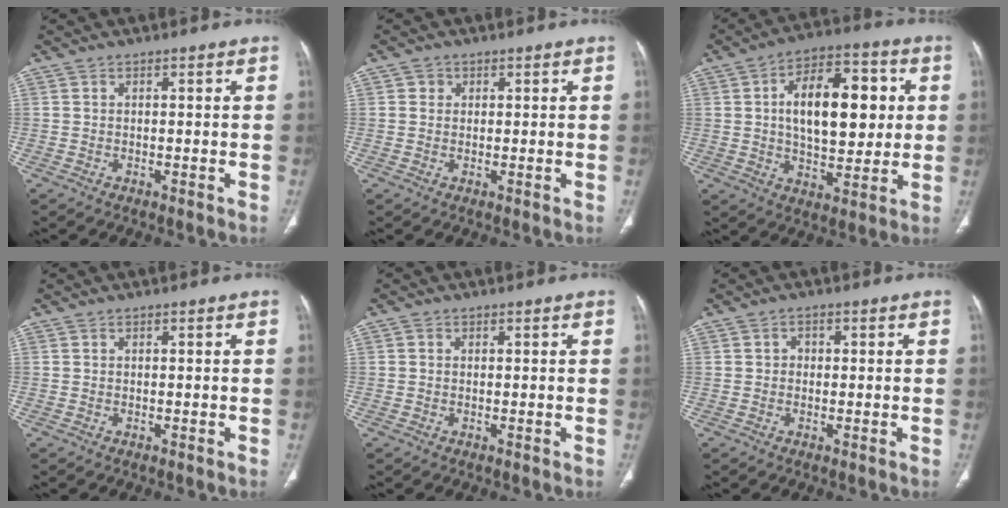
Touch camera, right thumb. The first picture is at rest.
{"total": 1.5, "force": [0.4, 1.4, 0.3], "torque": [0.005, 0.001, 0.004]}
{"total": 18.1, "force": [2.9, 9.6, 15.0], "torque": [-0.201, 0.011, 0.045]}
{"total": 0.0}
{"total": 0.6, "force": [0.1, 0.5, 0.2], "torque": [-0.001, 0.002, 0.000]}
{"total": 1.5, "force": [0.1, 1.4, 0.7], "torque": [-0.004, 0.005, -0.002]}